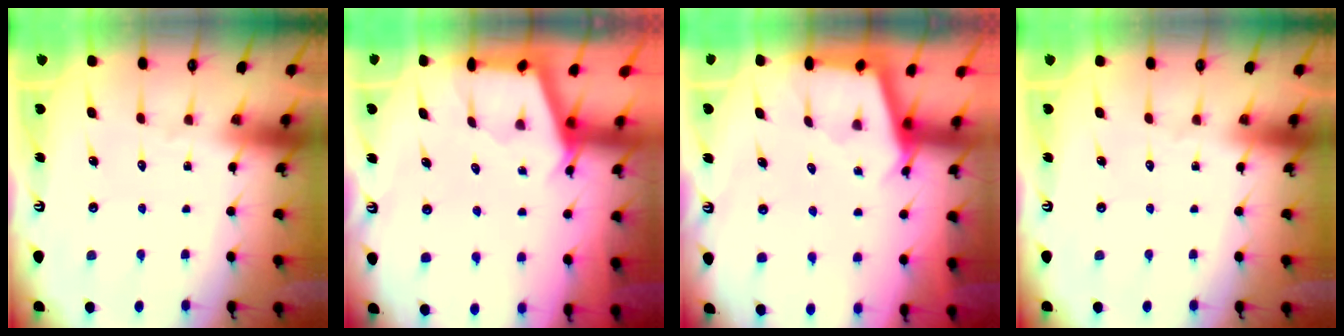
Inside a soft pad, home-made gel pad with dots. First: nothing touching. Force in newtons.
{"total": 2.9, "press": 2.8, "slide": 0.3}
{"total": 2.7, "press": 2.7, "slide": 0.3}
{"total": 0.0}